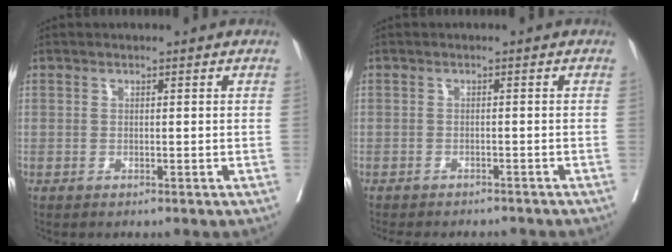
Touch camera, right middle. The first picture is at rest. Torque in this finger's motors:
{"motor_torque": [0.57, -0.60, 0.08, 0.03]}